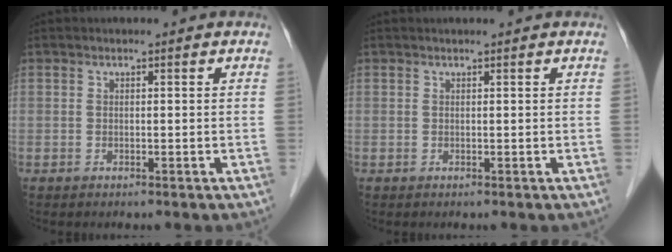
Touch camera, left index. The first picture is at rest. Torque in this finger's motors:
{"motor_torque": [0.07, -0.02, -0.04, -0.01]}